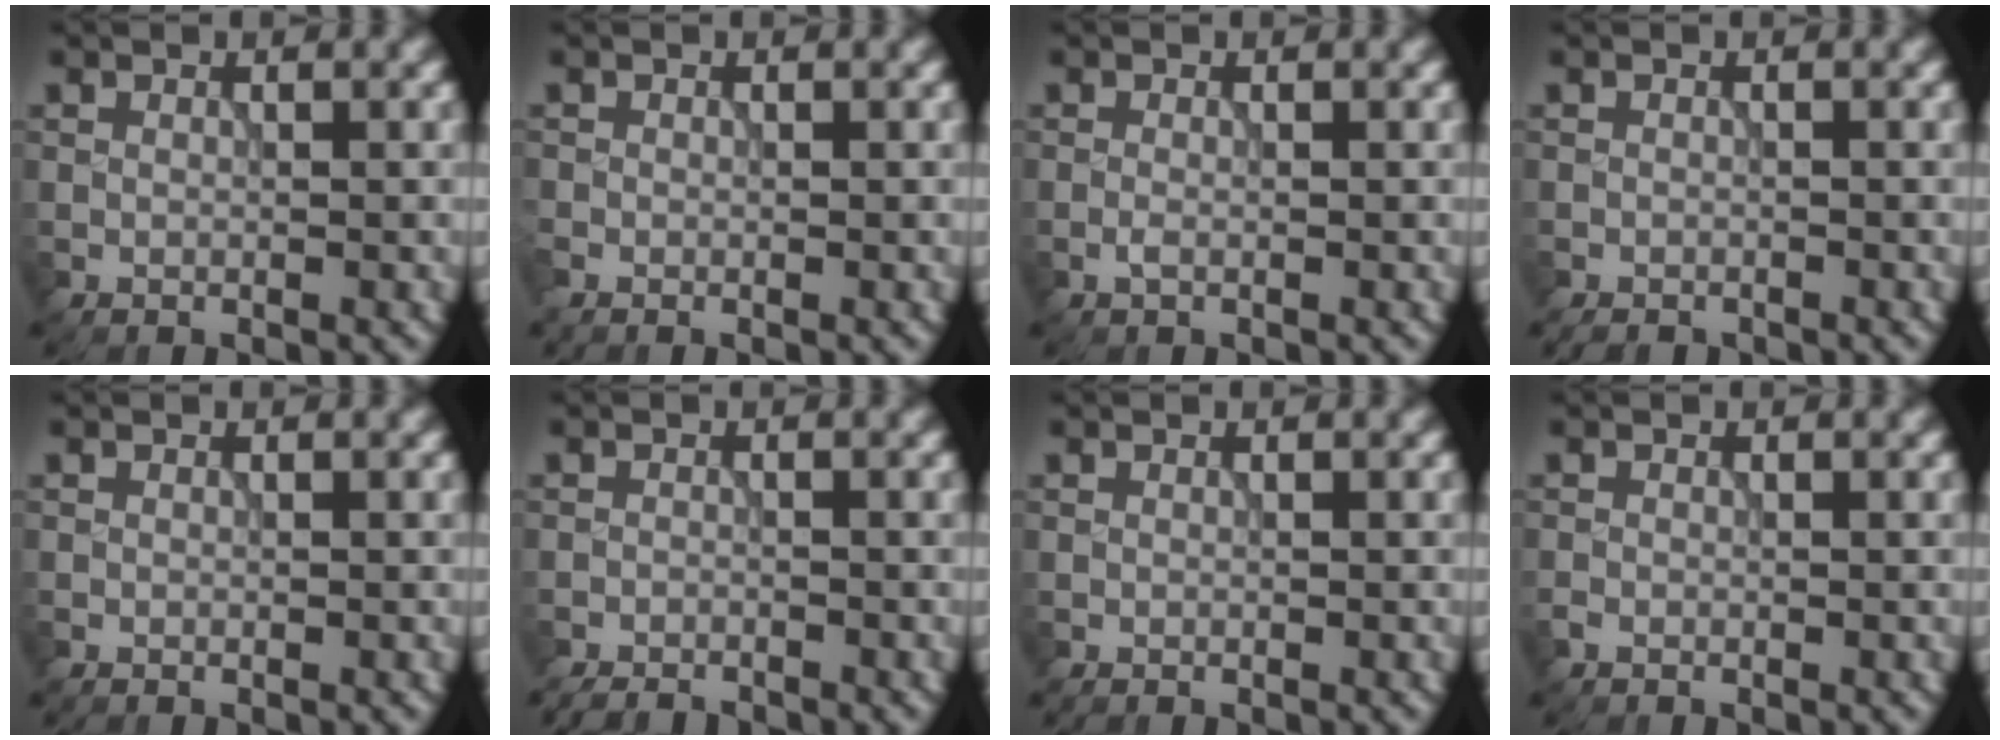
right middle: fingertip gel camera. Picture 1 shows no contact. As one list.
[{"total": 0.8, "force": [-0.7, 0.3, 0.2], "torque": [-0.006, -0.004, -0.016]}, {"total": 0.7, "force": [-0.3, 0.2, 0.5], "torque": [-0.015, -0.002, -0.008]}, {"total": 1.3, "force": [-1.2, 0.4, 0.2], "torque": [0.000, -0.005, -0.021]}, {"total": 0.0}, {"total": 2.2, "force": [-2.2, 0.3, 0.5], "torque": [-0.006, -0.006, -0.040]}, {"total": 0.0}, {"total": 0.5, "force": [-0.4, 0.3, 0.2], "torque": [-0.004, -0.003, -0.009]}]